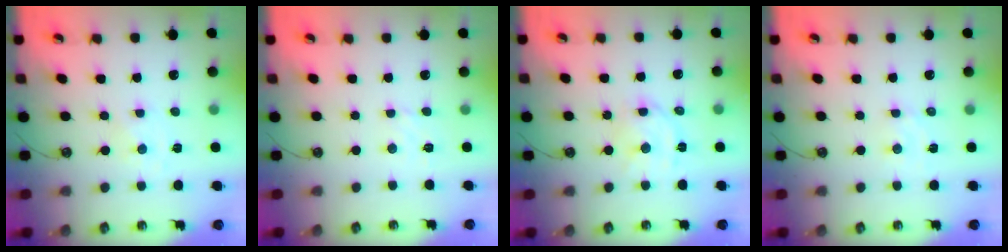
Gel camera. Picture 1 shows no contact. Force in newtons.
{"total": 1.8, "press": 1.7, "slide": 0.5}
{"total": 9.1, "press": 9.0, "slide": 1.0}
{"total": 2.1, "press": 2.0, "slide": 0.5}